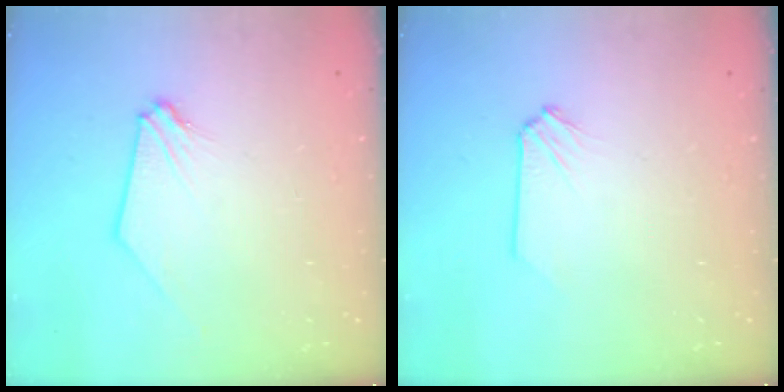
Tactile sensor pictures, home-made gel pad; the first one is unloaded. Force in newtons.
{"total": 0.0}